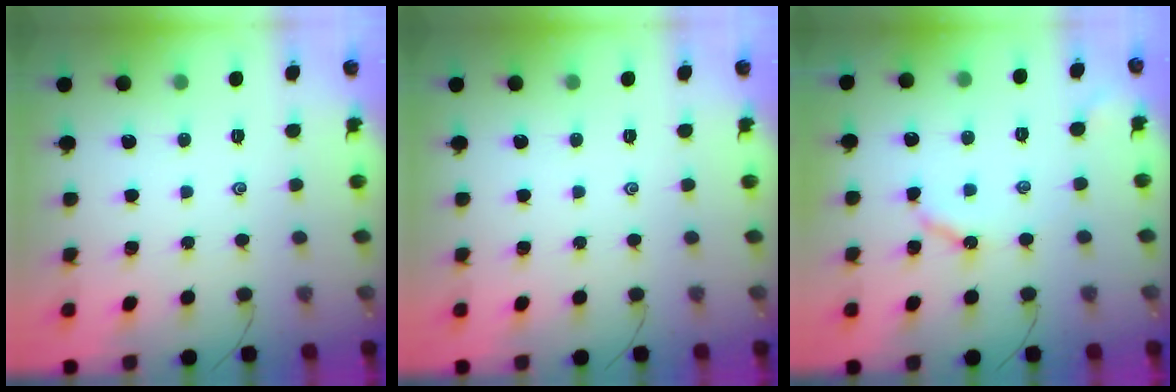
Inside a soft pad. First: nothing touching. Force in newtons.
{"total": 0.0}
{"total": 5.3, "press": 5.2, "slide": 0.6}